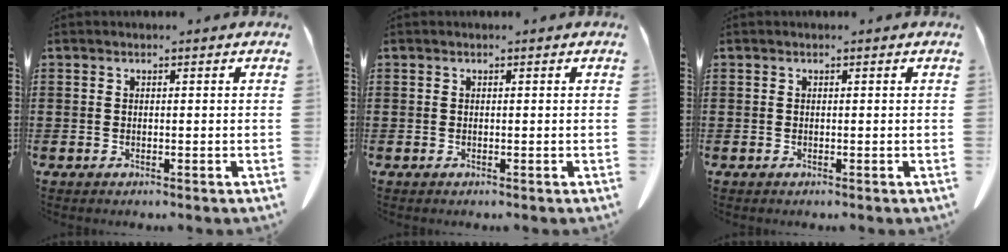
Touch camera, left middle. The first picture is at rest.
{"total": 0.0}
{"total": 0.0}